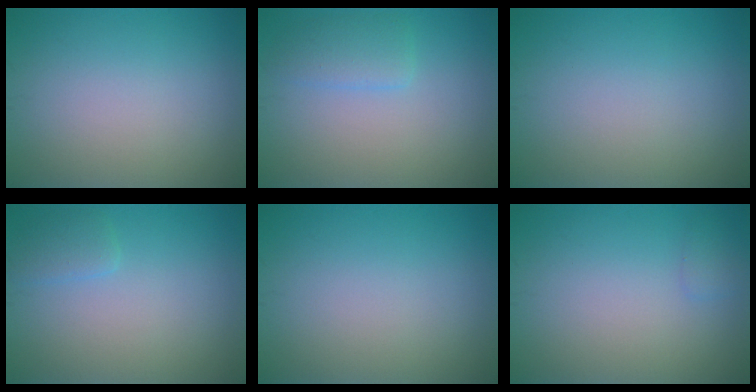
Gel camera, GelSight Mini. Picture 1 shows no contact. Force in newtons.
{"total": 2.1, "press": 2.1, "slide": 0.2}
{"total": 0.0}
{"total": 1.4, "press": 1.4, "slide": 0.1}
{"total": 0.0}
{"total": 0.7, "press": 0.7, "slide": 0.0}